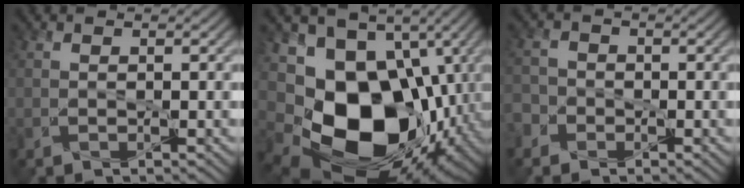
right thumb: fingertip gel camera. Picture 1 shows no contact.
{"total": 19.2, "force": [-3.4, 14.5, 12.1], "torque": [-0.231, -0.054, -0.032]}
{"total": 2.9, "force": [-1.6, 2.3, 0.6], "torque": [-0.015, -0.002, -0.039]}